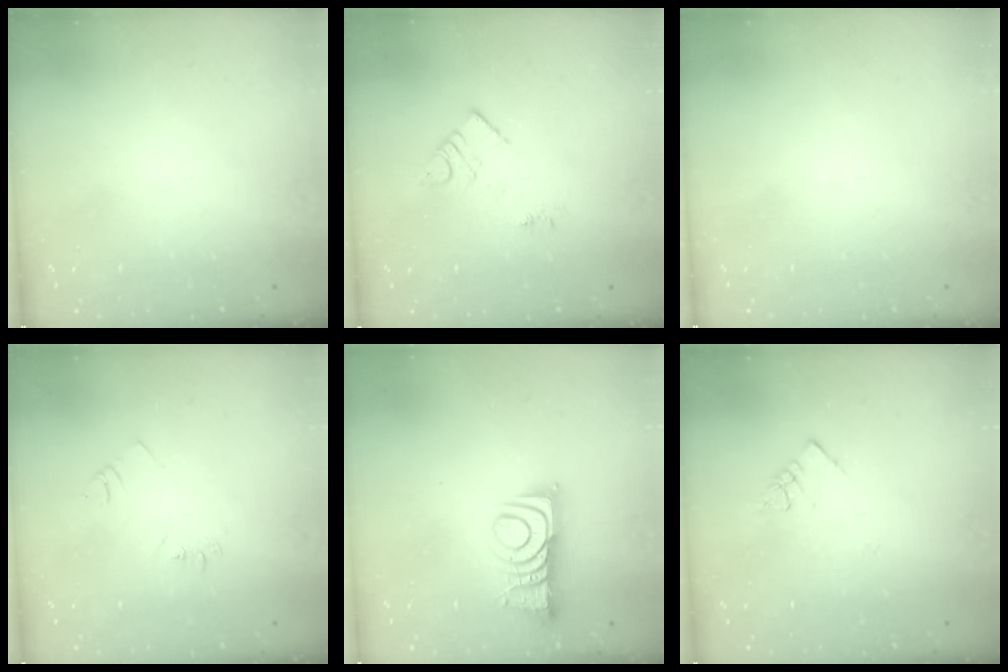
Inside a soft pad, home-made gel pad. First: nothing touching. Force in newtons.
{"total": 5.6, "press": 5.5, "slide": 0.6}
{"total": 1.5, "press": 1.5, "slide": 0.1}
{"total": 4.2, "press": 4.1, "slide": 0.6}
{"total": 10.0, "press": 9.9, "slide": 1.0}
{"total": 3.6, "press": 3.5, "slide": 0.4}